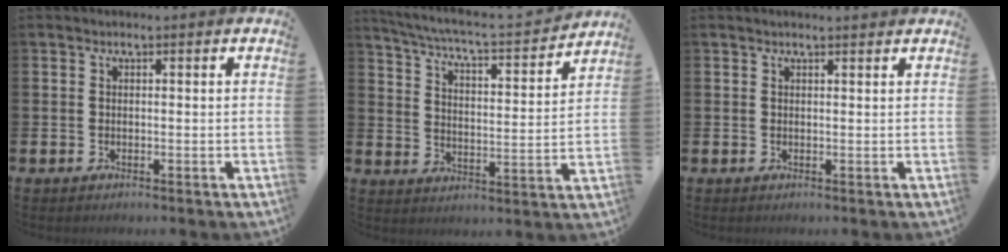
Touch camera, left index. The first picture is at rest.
{"total": 5.6, "force": [5.2, 0.4, 2.1], "torque": [-0.065, -0.044, 0.081]}
{"total": 0.9, "force": [0.8, 0.0, 0.3], "torque": [0.006, -0.004, 0.012]}